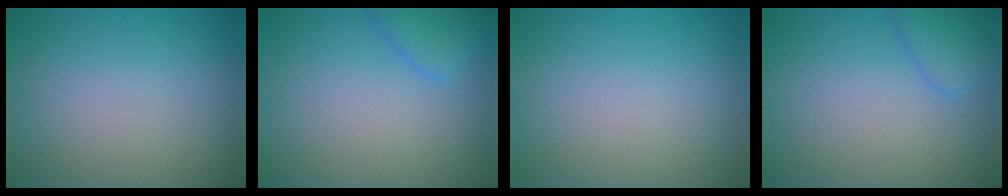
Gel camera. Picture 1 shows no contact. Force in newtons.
{"total": 2.5, "press": 2.5, "slide": 0.2}
{"total": 0.0}
{"total": 2.5, "press": 2.5, "slide": 0.2}